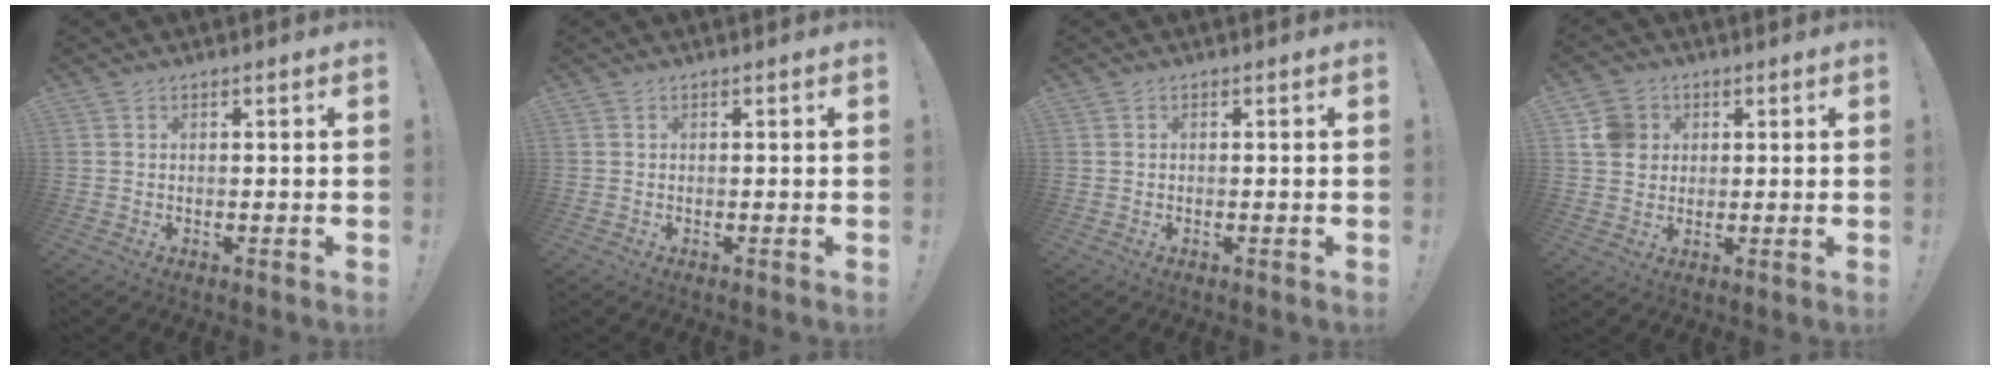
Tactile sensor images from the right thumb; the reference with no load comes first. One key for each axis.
{"total": 0.0}
{"total": 0.0}
{"total": 7.7, "fx": 2.1, "fy": 6.8, "fz": 2.7, "tx": -0.047, "ty": 0.002, "tz": 0.046}